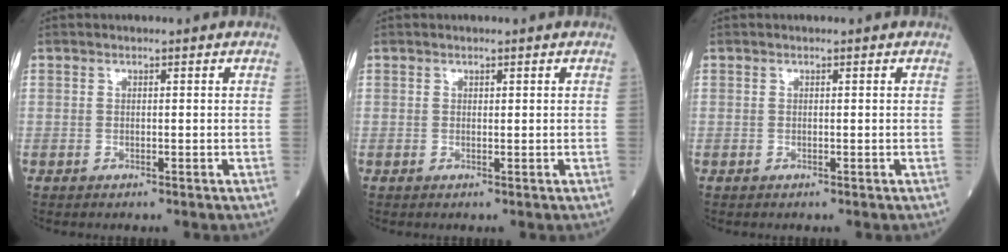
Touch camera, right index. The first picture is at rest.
{"total": 0.0}
{"total": 0.0}